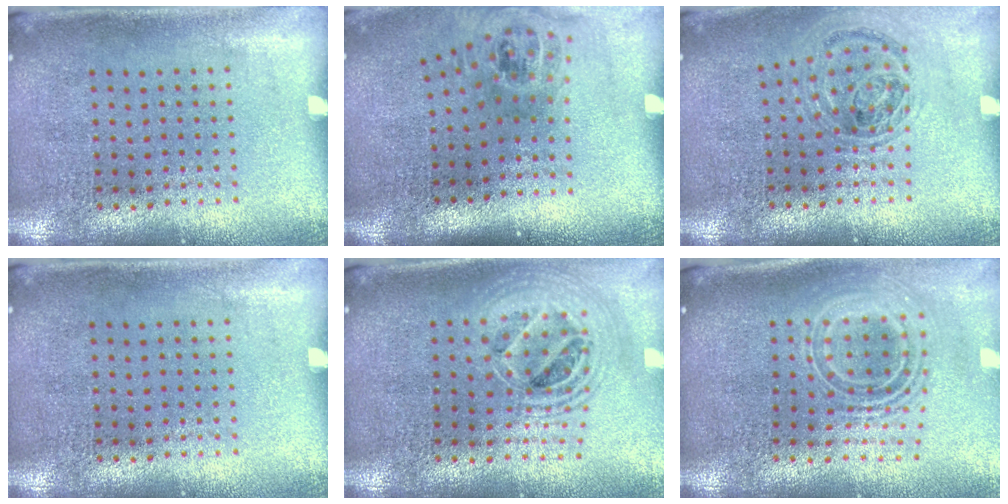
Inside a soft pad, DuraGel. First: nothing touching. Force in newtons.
{"total": 1.6, "press": 1.2, "slide": 1.2}
{"total": 0.9, "press": 0.9, "slide": 0.3}
{"total": 0.0}
{"total": 2.1, "press": 1.7, "slide": 1.3}
{"total": 2.3, "press": 1.7, "slide": 1.6}